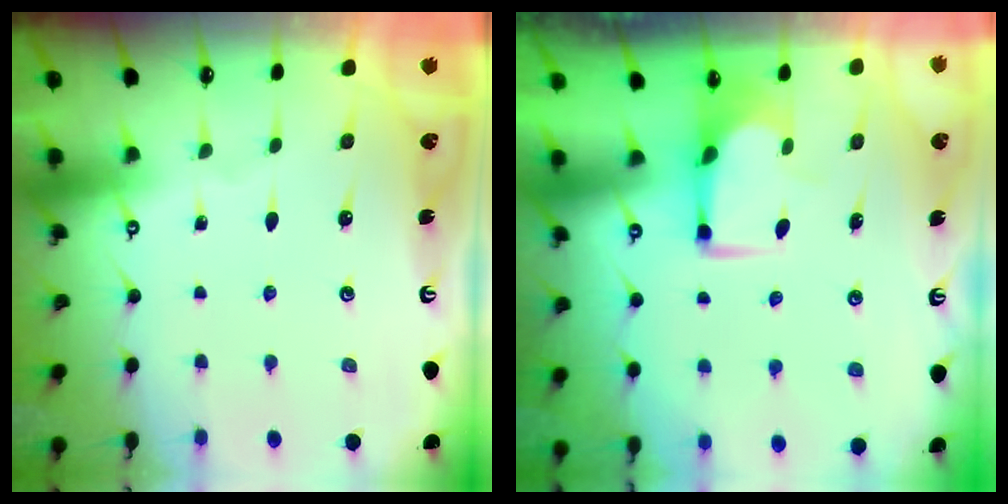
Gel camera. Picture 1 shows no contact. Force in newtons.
{"total": 1.9, "press": 1.6, "slide": 1.0}